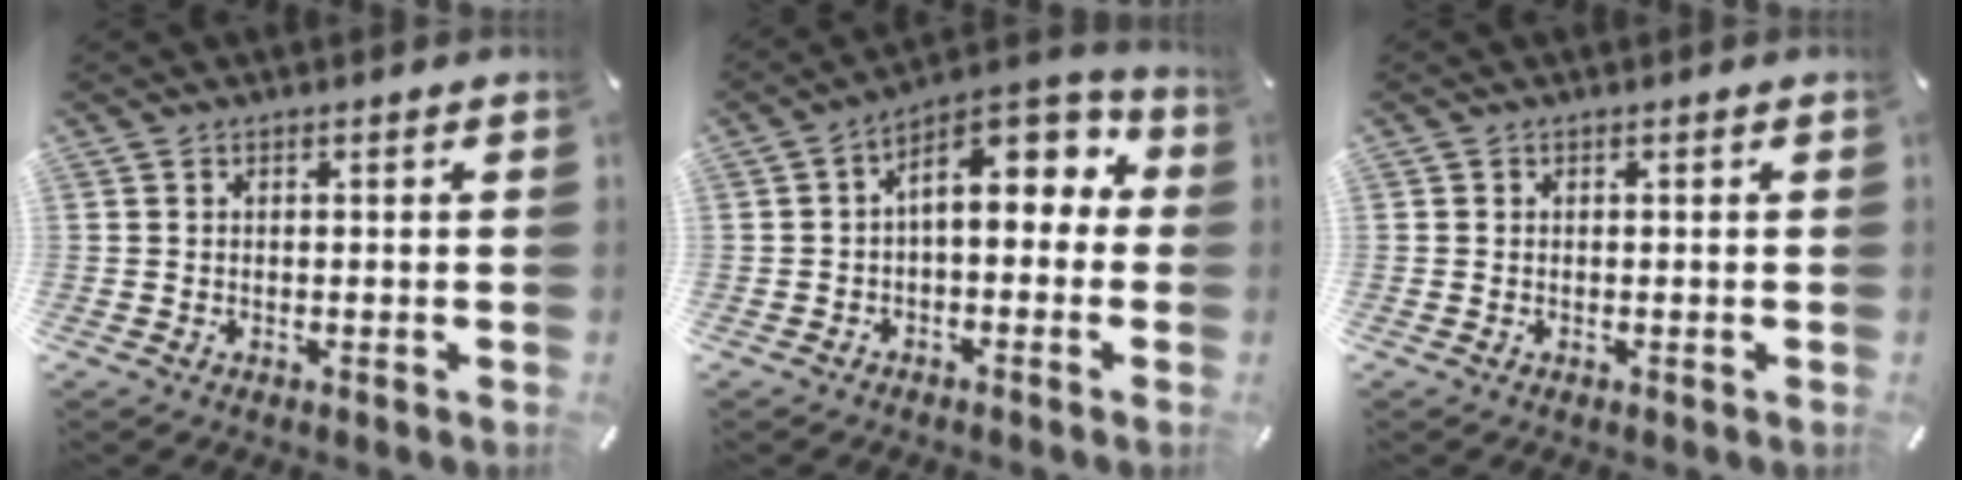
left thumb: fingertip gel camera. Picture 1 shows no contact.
{"total": 10.9, "force": [3.6, 5.9, 8.5], "torque": [-0.119, -0.031, 0.061]}
{"total": 0.0}